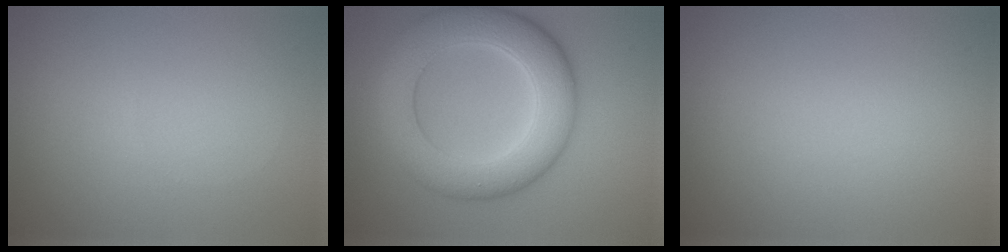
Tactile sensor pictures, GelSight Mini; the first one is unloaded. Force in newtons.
{"total": 8.7, "press": 8.7, "slide": 0.2}
{"total": 0.0}